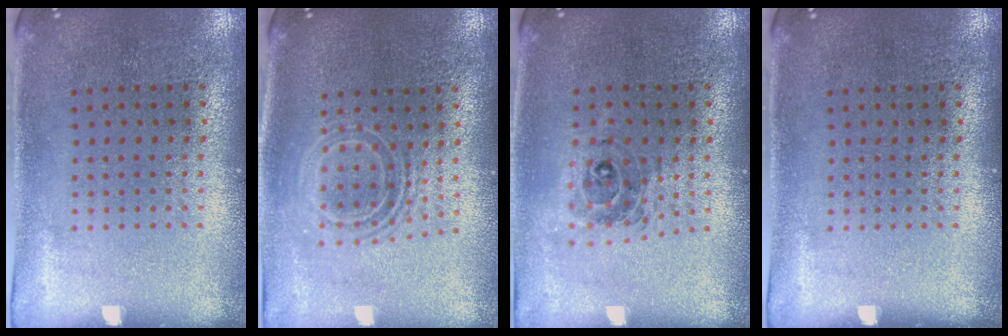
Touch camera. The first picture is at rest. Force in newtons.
{"total": 1.7, "press": 1.3, "slide": 1.1}
{"total": 0.8, "press": 0.8, "slide": 0.1}
{"total": 0.0}